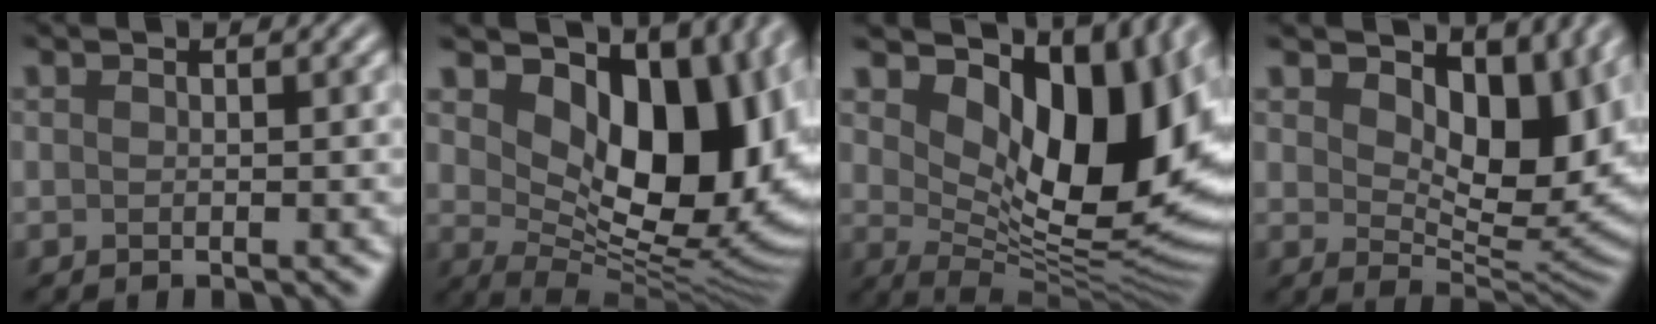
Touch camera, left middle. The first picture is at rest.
{"total": 13.5, "force": [3.9, 7.8, 10.3], "torque": [-0.125, -0.015, 0.071]}
{"total": 14.8, "force": [5.0, 7.5, 11.7], "torque": [-0.143, -0.007, 0.090]}
{"total": 9.9, "force": [3.6, 5.4, 7.5], "torque": [-0.119, -0.016, 0.059]}